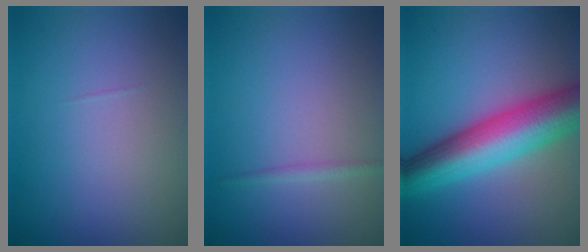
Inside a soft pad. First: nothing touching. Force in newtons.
{"total": 0.8, "press": 0.8, "slide": 0.1}
{"total": 9.8, "press": 9.8, "slide": 0.2}